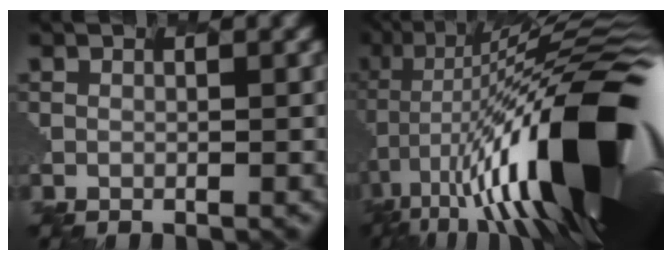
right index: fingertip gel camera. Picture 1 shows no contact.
{"total": 18.0, "force": [-2.1, 6.0, 16.8], "torque": [-0.280, 0.026, -0.060]}